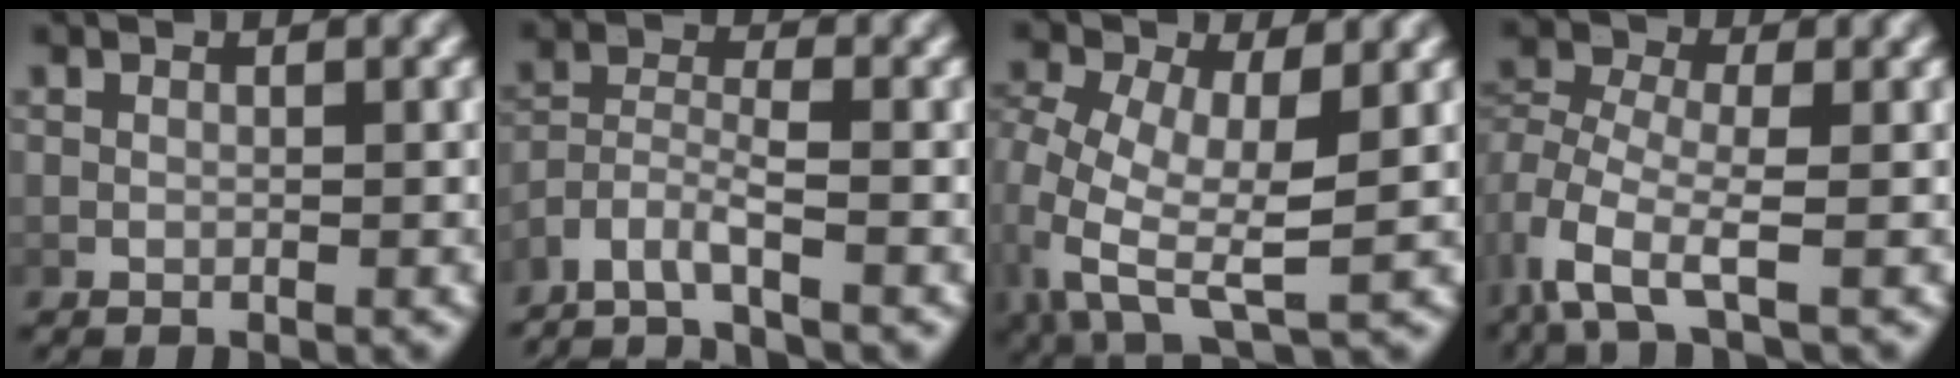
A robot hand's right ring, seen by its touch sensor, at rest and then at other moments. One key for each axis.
{"total": 5.6, "fx": -4.1, "fy": 2.7, "fz": 2.8, "tx": -0.072, "ty": -0.035, "tz": -0.056}
{"total": 6.7, "fx": -0.5, "fy": 4.1, "fz": 5.3, "tx": -0.137, "ty": -0.048, "tz": 0.015}
{"total": 3.9, "fx": -0.9, "fy": 2.2, "fz": 3.0, "tx": -0.092, "ty": -0.028, "tz": -0.006}